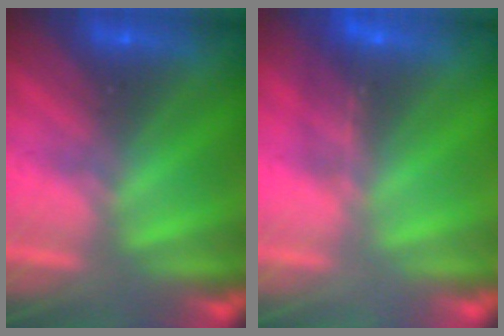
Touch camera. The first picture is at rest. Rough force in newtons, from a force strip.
{"total": 1.3}